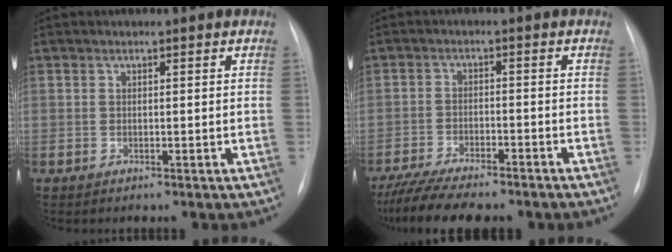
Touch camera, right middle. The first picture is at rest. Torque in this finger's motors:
{"motor_torque": [1.07, -1.07, 0.25, 0.10]}